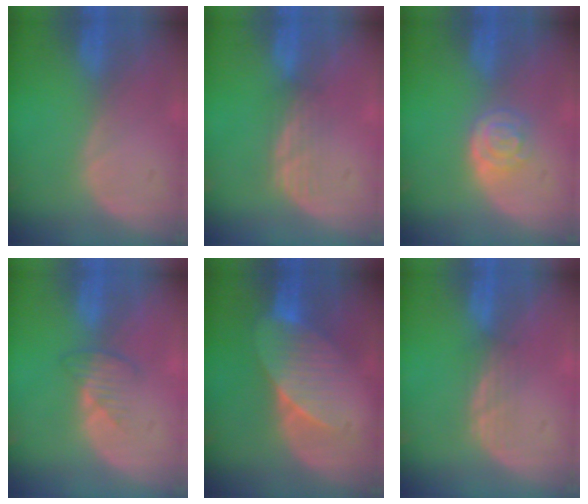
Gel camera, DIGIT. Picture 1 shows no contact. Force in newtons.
{"total": 3.1, "press": 2.7, "slide": 1.6}
{"total": 4.2, "press": 3.8, "slide": 2.0}
{"total": 3.0, "press": 2.8, "slide": 1.1}
{"total": 7.3, "press": 6.9, "slide": 2.5}
{"total": 2.1, "press": 2.1, "slide": 0.2}